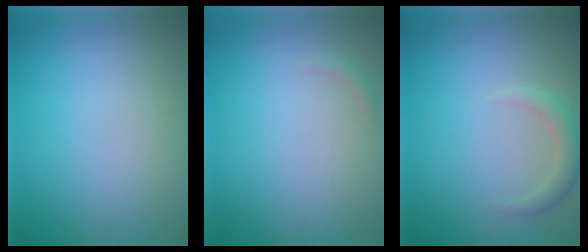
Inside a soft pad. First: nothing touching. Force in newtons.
{"total": 0.6, "press": 0.6, "slide": 0.1}
{"total": 2.0, "press": 2.0, "slide": 0.2}